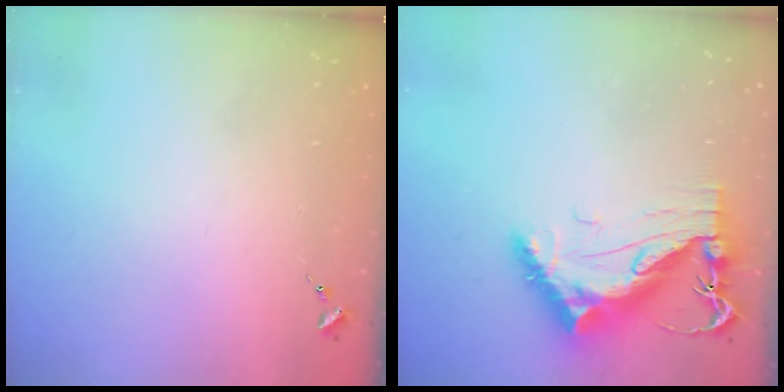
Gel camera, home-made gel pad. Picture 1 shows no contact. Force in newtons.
{"total": 11.9, "press": 11.9, "slide": 1.0}